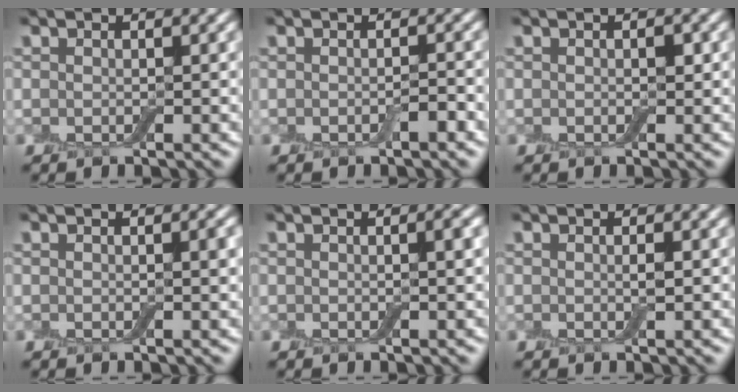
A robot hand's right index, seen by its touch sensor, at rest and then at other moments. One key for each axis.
{"total": 0.8, "fx": -0.4, "fy": 0.2, "fz": 0.7, "tx": -0.010, "ty": 0.002, "tz": -0.005}
{"total": 0.7, "fx": 0.1, "fy": 0.4, "fz": 0.5, "tx": -0.004, "ty": -0.001, "tz": 0.001}
{"total": 0.9, "fx": 0.1, "fy": 0.1, "fz": 0.8, "tx": -0.010, "ty": 0.000, "tz": 0.001}
{"total": 1.0, "fx": 0.1, "fy": 0.1, "fz": 0.9, "tx": -0.012, "ty": 0.002, "tz": 0.000}
{"total": 0.5, "fx": 0.0, "fy": 0.0, "fz": 0.5, "tx": -0.009, "ty": -0.001, "tz": -0.001}